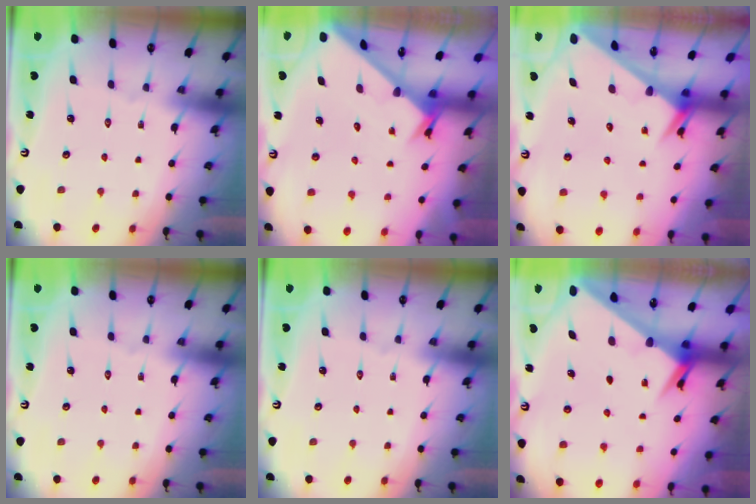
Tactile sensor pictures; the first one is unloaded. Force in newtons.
{"total": 2.4, "press": 2.4, "slide": 0.2}
{"total": 2.4, "press": 2.4, "slide": 0.1}
{"total": 0.0}
{"total": 0.0}
{"total": 2.5, "press": 2.5, "slide": 0.2}